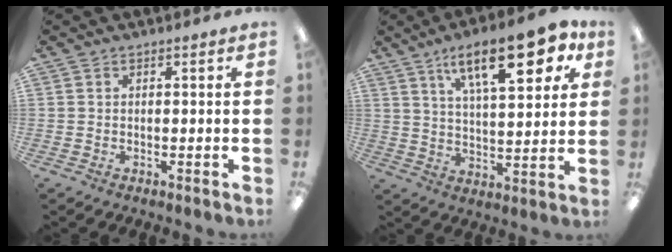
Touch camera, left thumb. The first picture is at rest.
{"total": 19.3, "force": [10.3, 7.6, 14.4], "torque": [-0.211, -0.035, 0.159]}